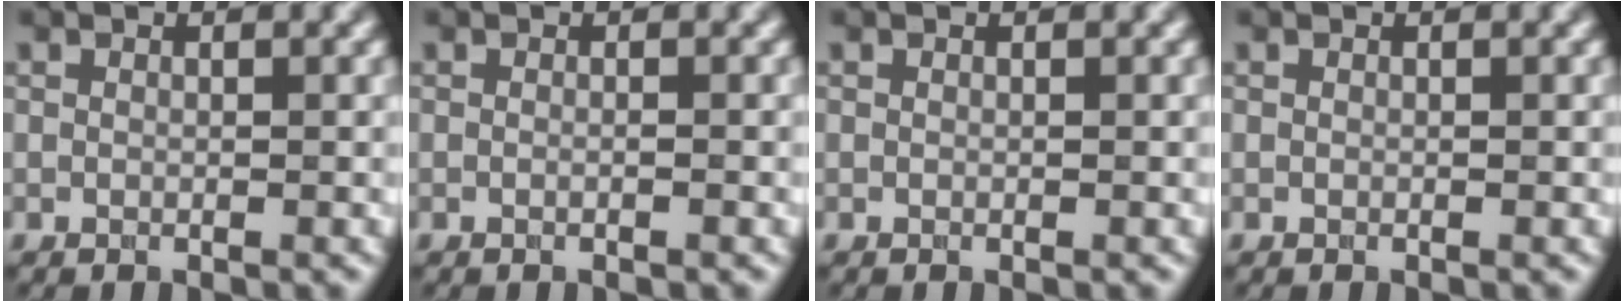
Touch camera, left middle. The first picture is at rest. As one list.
[{"total": 0.8, "force": [-0.1, 0.3, 0.7], "torque": [-0.007, -0.008, -0.007]}, {"total": 0.0}, {"total": 0.0}]